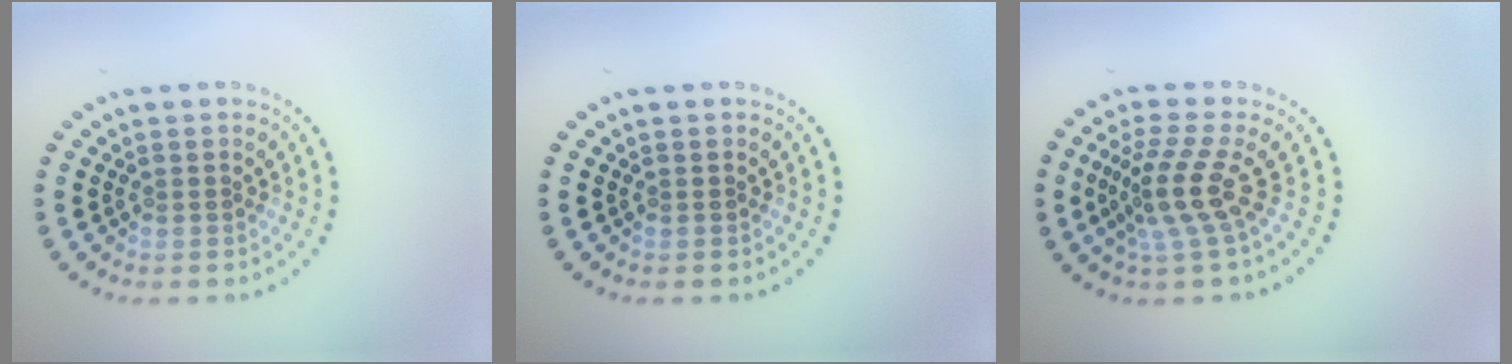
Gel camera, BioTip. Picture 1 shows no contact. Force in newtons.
{"total": 0.0}
{"total": 3.8, "press": 2.8, "slide": 2.7}